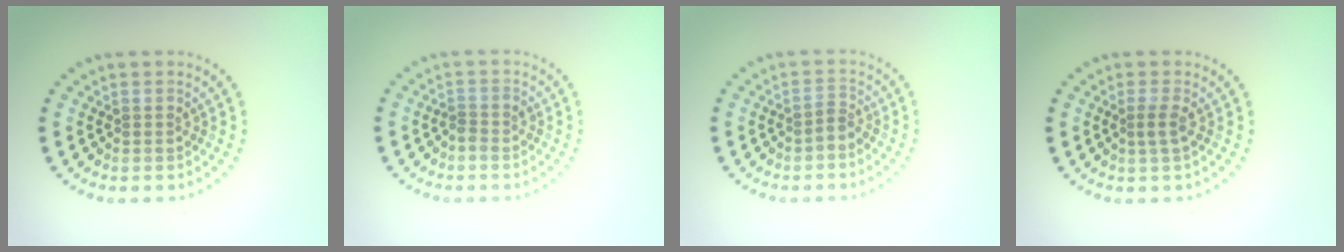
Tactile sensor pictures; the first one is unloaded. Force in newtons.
{"total": 1.1, "press": 0.9, "slide": 0.7}
{"total": 1.1, "press": 0.6, "slide": 0.9}
{"total": 1.4, "press": 1.1, "slide": 0.7}